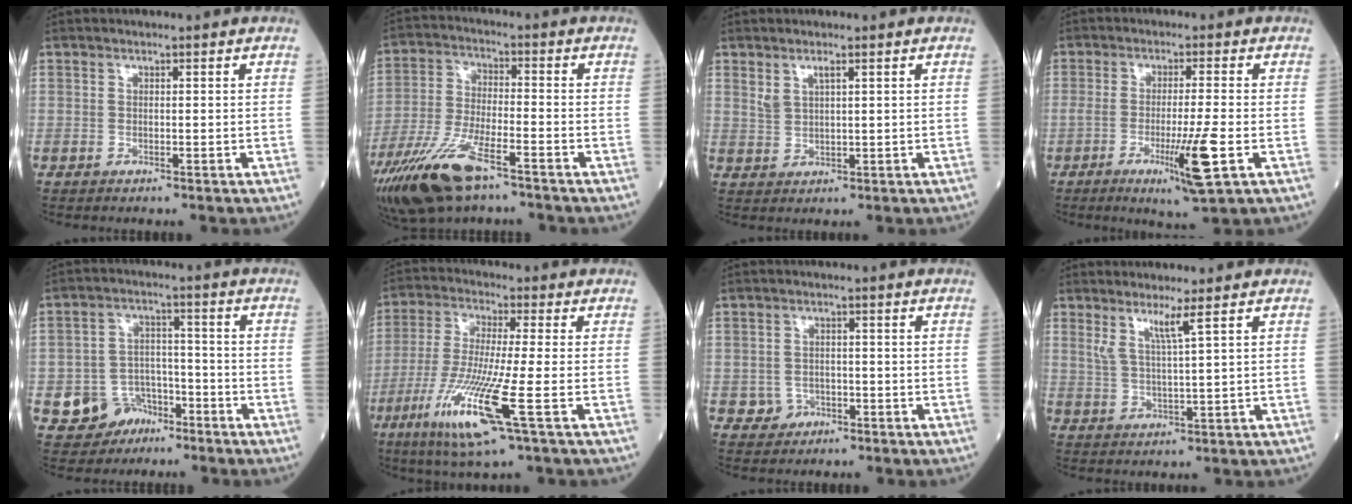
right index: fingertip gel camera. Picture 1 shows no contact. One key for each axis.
{"total": 13.5, "fx": -8.7, "fy": 3.8, "fz": 9.6, "tx": -0.196, "ty": -0.022, "tz": -0.160}
{"total": 2.6, "fx": 1.6, "fy": 0.9, "fz": 1.9, "tx": -0.047, "ty": 0.004, "tz": 0.039}
{"total": 7.9, "fx": -2.7, "fy": -0.6, "fz": 7.3, "tx": -0.126, "ty": -0.023, "tz": -0.044}
{"total": 7.4, "fx": -3.6, "fy": 6.2, "fz": 1.4, "tx": -0.020, "ty": 0.011, "tz": -0.052}
{"total": 13.0, "fx": -5.2, "fy": 0.0, "fz": 11.9, "tx": -0.253, "ty": -0.031, "tz": -0.101}
{"total": 2.9, "fx": -1.1, "fy": 2.6, "fz": 0.5, "tx": 0.001, "ty": 0.009, "tz": -0.013}
{"total": 4.0, "fx": 2.4, "fy": -0.8, "fz": 3.1, "tx": -0.066, "ty": -0.011, "tz": 0.050}